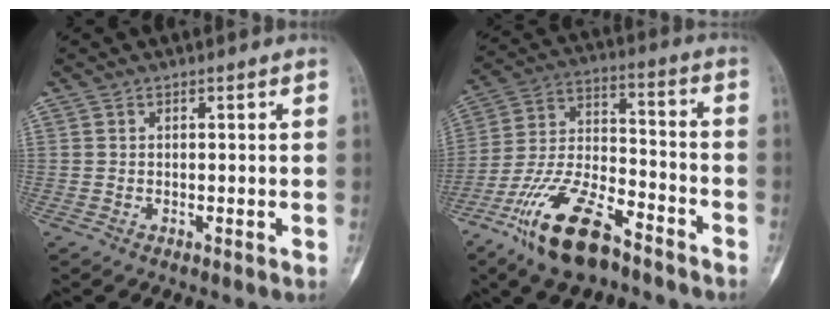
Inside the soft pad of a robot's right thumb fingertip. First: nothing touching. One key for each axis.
{"total": 17.6, "fx": -11.4, "fy": 7.1, "fz": 11.4, "tx": -0.214, "ty": 0.070, "tz": -0.210}